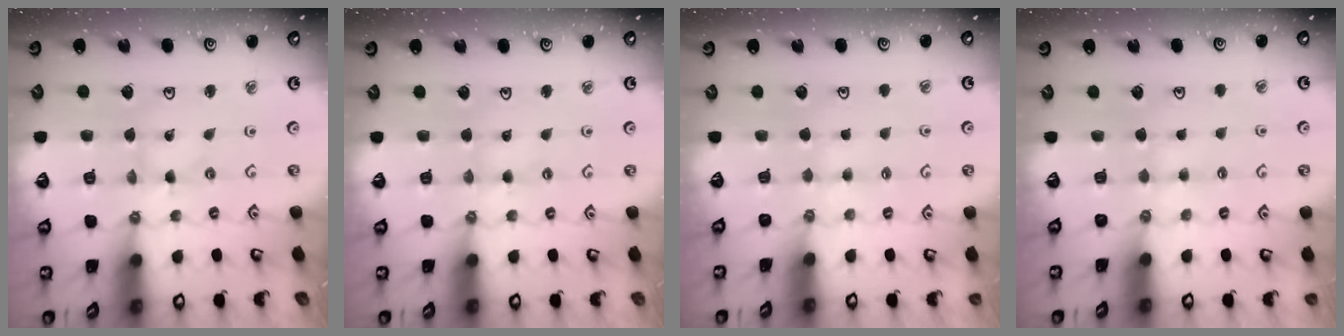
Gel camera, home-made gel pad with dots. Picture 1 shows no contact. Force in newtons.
{"total": 1.7, "press": 1.6, "slide": 0.4}
{"total": 2.6, "press": 2.5, "slide": 0.5}
{"total": 2.3, "press": 2.2, "slide": 0.4}